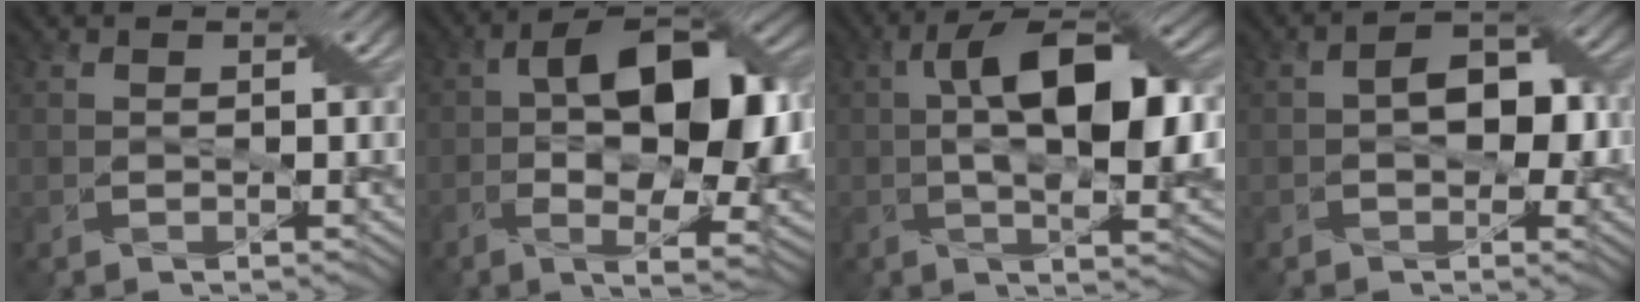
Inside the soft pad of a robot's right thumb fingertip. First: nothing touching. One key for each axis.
{"total": 15.8, "fx": -0.7, "fy": 7.3, "fz": 14.0, "tx": -0.209, "ty": 0.011, "tz": -0.017}
{"total": 13.1, "fx": 1.0, "fy": 5.1, "fz": 12.0, "tx": -0.197, "ty": 0.008, "tz": 0.013}
{"total": 5.2, "fx": -0.7, "fy": 3.4, "fz": 3.8, "tx": -0.048, "ty": 0.005, "tz": -0.018}